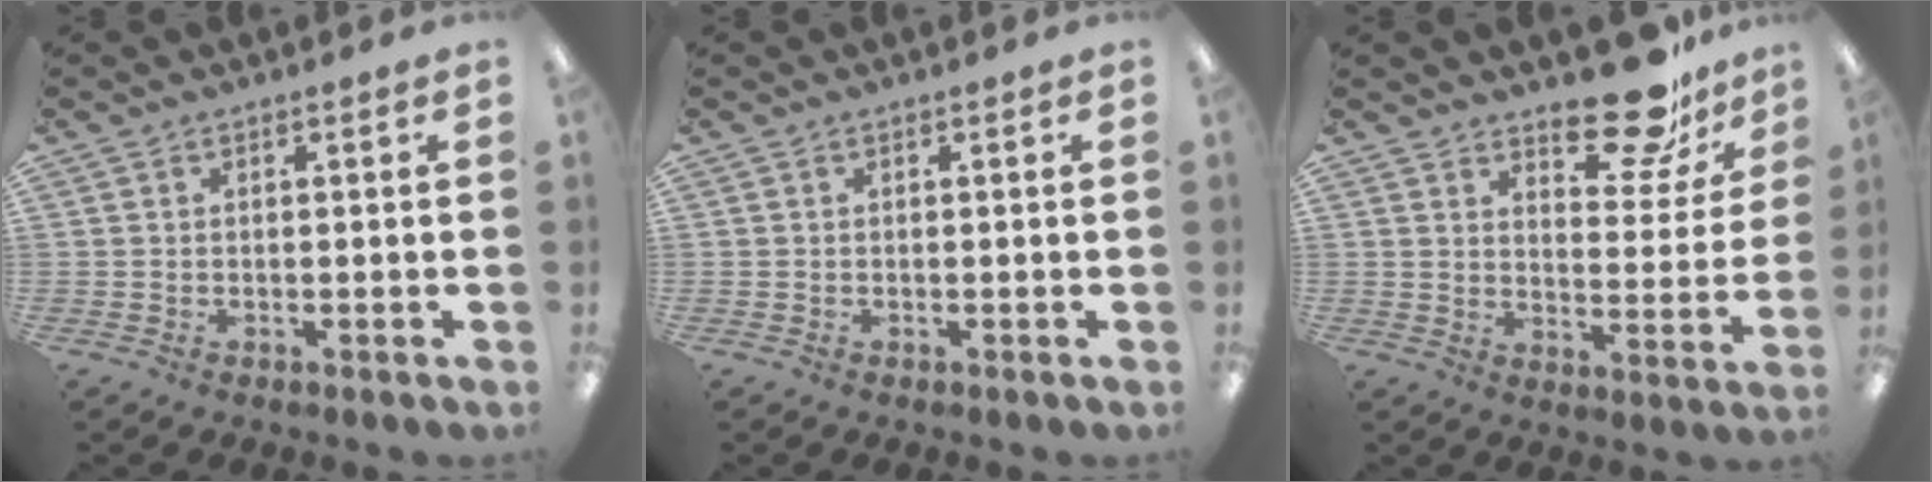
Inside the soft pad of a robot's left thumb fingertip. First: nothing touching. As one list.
[{"total": 0.0}, {"total": 15.6, "force": [12.1, 6.4, 7.3], "torque": [-0.077, -0.090, 0.207]}]